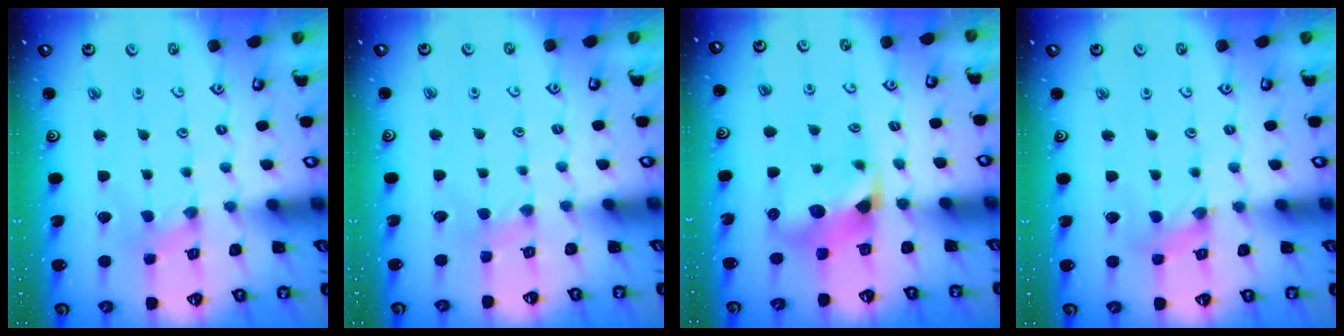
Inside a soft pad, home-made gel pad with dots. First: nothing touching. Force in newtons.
{"total": 2.4, "press": 2.3, "slide": 0.3}
{"total": 8.6, "press": 8.5, "slide": 1.2}
{"total": 1.3, "press": 1.2, "slide": 0.2}